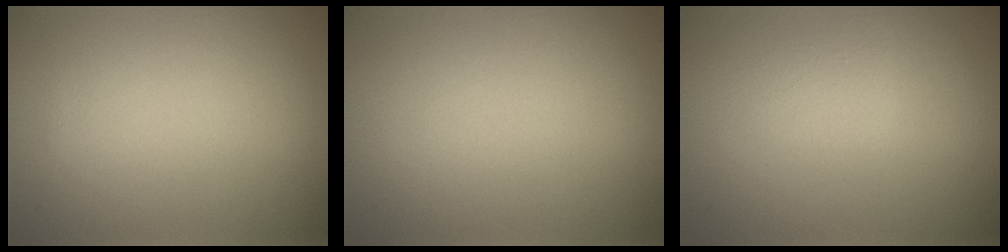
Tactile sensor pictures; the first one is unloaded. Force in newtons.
{"total": 0.0}
{"total": 1.1, "press": 1.1, "slide": 0.1}